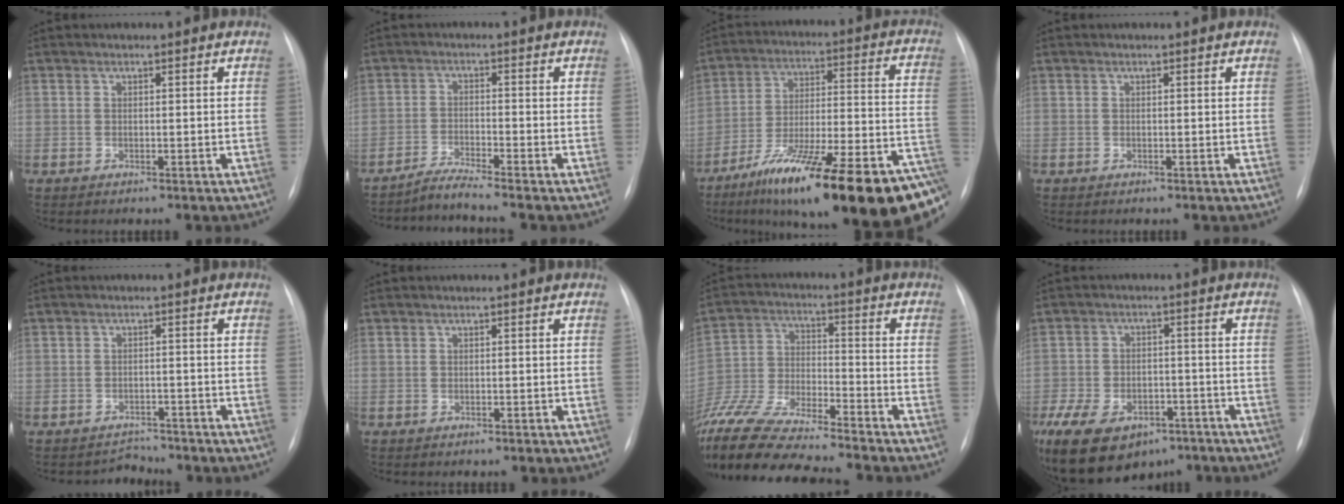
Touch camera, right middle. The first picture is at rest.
{"total": 3.3, "force": [-2.9, -1.5, 0.2], "torque": [-0.015, -0.021, -0.060]}
{"total": 28.7, "force": [-18.5, 4.4, 21.5], "torque": [-0.233, 0.000, -0.288]}
{"total": 0.0}
{"total": 2.6, "force": [-2.2, 1.1, -1.0], "torque": [0.012, 0.008, -0.031]}
{"total": 0.0}
{"total": 16.3, "force": [-14.5, 1.1, 7.3], "torque": [-0.152, -0.016, -0.262]}
{"total": 21.1, "force": [-12.6, 13.0, 10.7], "torque": [-0.285, -0.012, -0.182]}